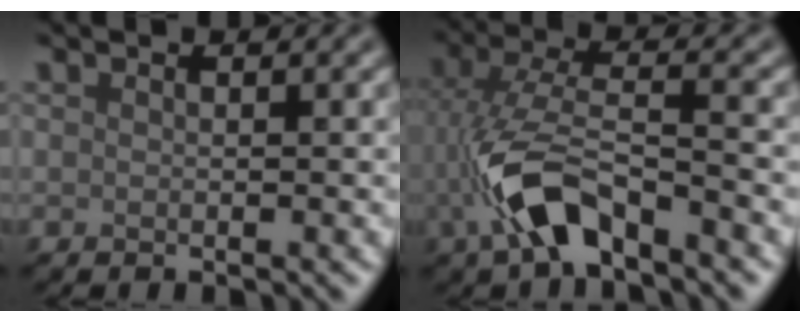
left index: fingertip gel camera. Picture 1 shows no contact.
{"total": 6.2, "force": [-2.8, 2.4, 5.0], "torque": [-0.111, 0.001, -0.059]}